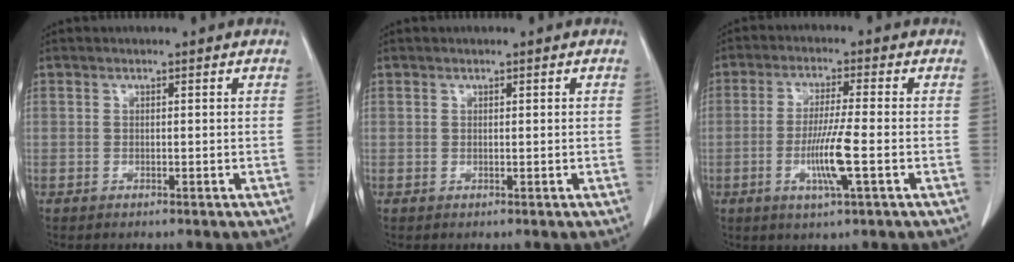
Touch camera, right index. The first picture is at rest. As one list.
[{"total": 0.0}, {"total": 7.2, "force": [-2.0, -0.4, 6.9], "torque": [-0.130, -0.010, -0.037]}]